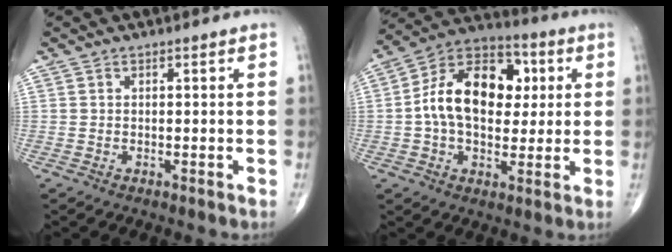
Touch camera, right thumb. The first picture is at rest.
{"total": 17.6, "force": [2.0, 11.5, 13.2], "torque": [-0.186, 0.021, 0.023]}